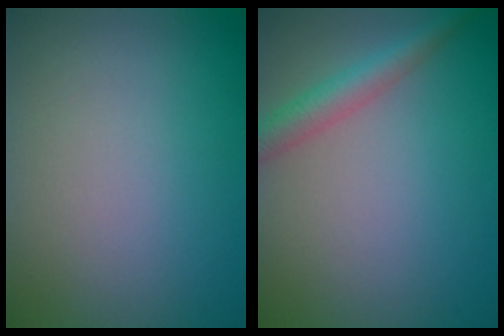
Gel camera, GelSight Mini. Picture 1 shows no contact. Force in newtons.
{"total": 2.9, "press": 2.9, "slide": 0.2}